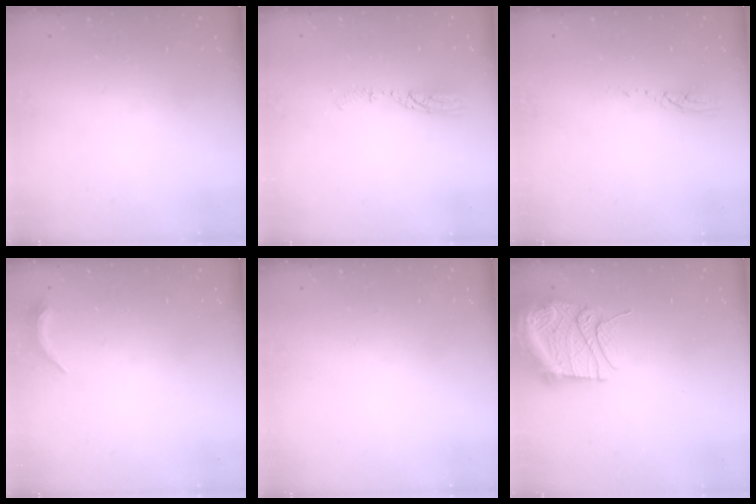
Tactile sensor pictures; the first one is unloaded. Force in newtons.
{"total": 4.7, "press": 4.7, "slide": 0.4}
{"total": 3.7, "press": 3.7, "slide": 0.4}
{"total": 4.6, "press": 4.5, "slide": 0.9}
{"total": 0.0}
{"total": 14.0, "press": 13.9, "slide": 1.7}